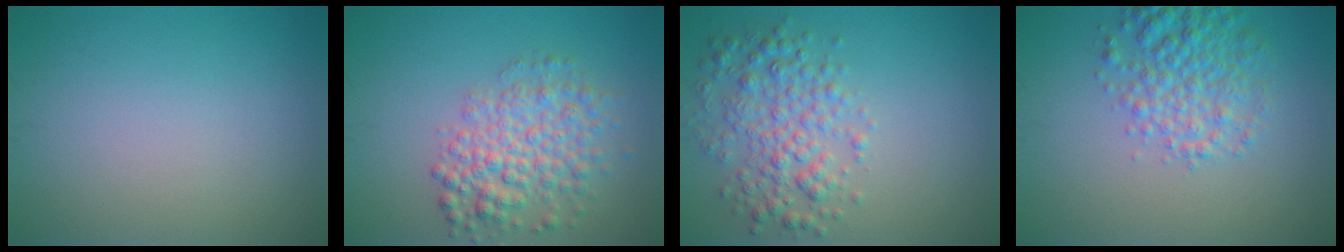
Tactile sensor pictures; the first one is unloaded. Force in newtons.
{"total": 5.0, "press": 5.0, "slide": 0.1}
{"total": 4.2, "press": 4.2, "slide": 0.0}
{"total": 4.5, "press": 4.5, "slide": 0.2}